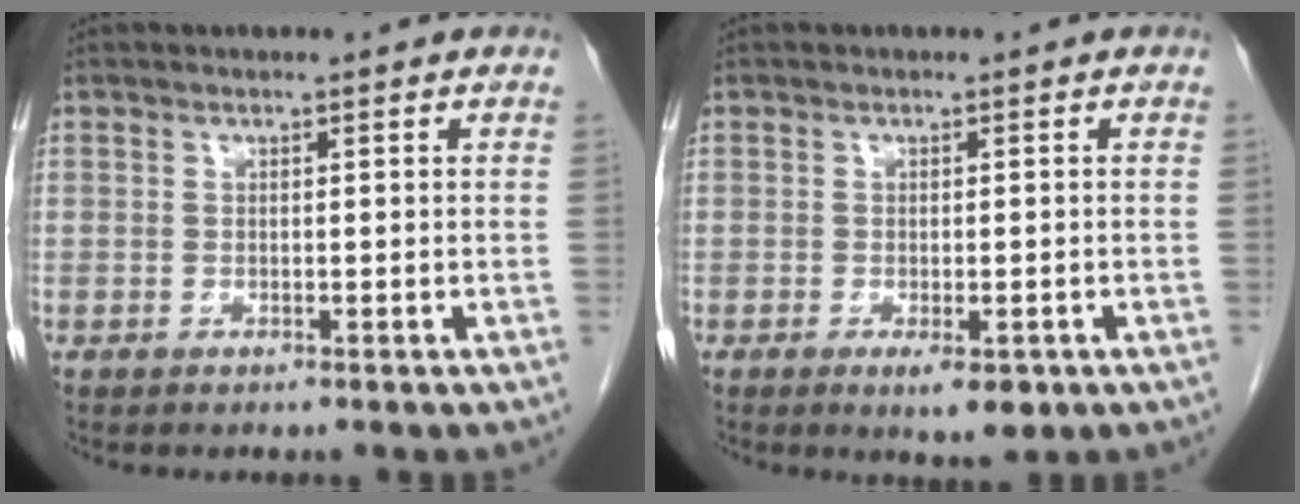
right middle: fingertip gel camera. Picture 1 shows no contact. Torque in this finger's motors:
{"motor_torque": [0.48, -0.02, 0.09, 0.06]}